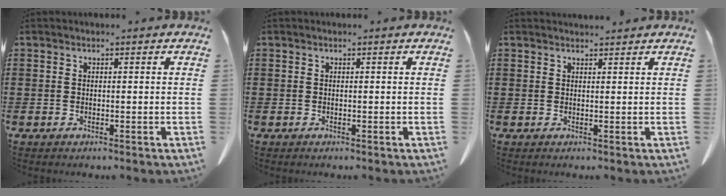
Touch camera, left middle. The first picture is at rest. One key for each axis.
{"total": 0.0}
{"total": 1.1, "fx": 1.1, "fy": 0.1, "fz": 0.2, "tx": -0.006, "ty": 0.000, "tz": 0.021}